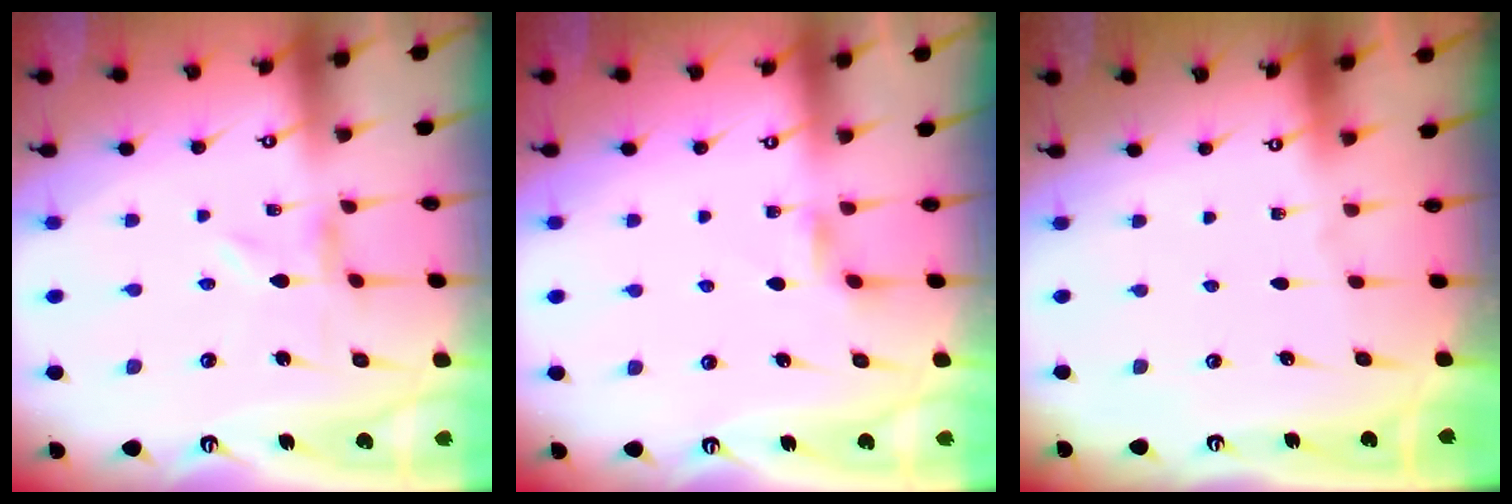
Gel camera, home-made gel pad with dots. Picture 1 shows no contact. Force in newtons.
{"total": 2.1, "press": 2.1, "slide": 0.3}
{"total": 0.0}